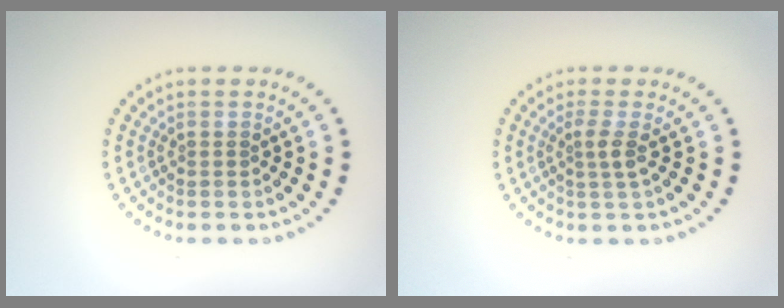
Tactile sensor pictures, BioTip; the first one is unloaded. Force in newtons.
{"total": 1.6, "press": 1.1, "slide": 1.1}